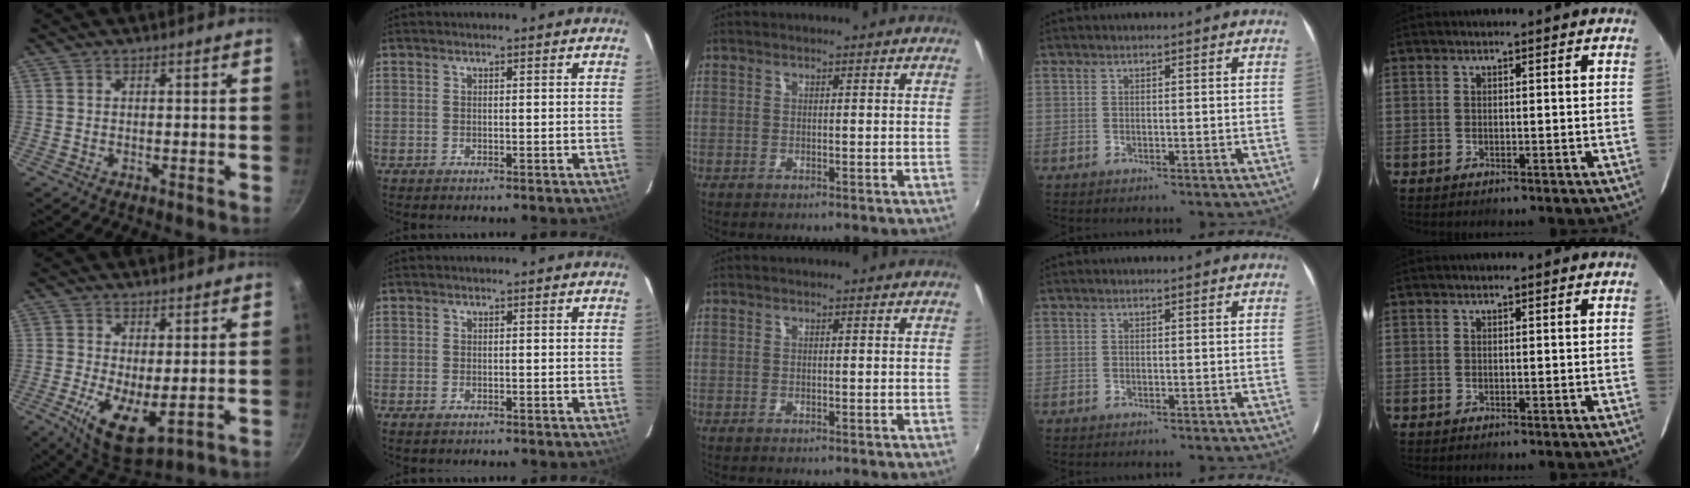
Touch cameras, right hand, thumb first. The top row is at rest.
{"thumb": {"total": 10.0, "force": [-1.3, 4.3, 8.9], "torque": [-0.156, -0.015, -0.010]}, "index": {"total": 1.3, "force": [-0.9, 0.6, 0.7], "torque": [-0.014, -0.003, -0.017]}}